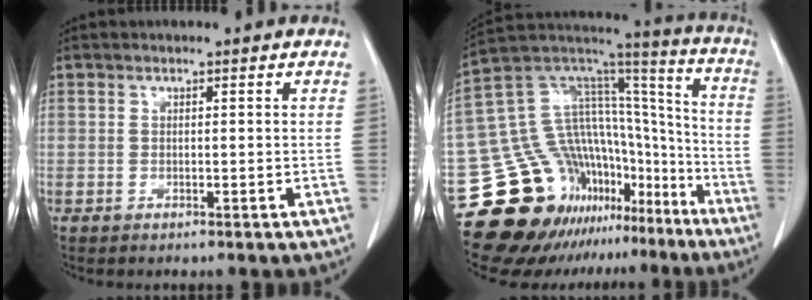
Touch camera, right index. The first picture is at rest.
{"total": 23.7, "force": [-16.2, 13.4, 10.8], "torque": [-0.181, 0.073, -0.263]}